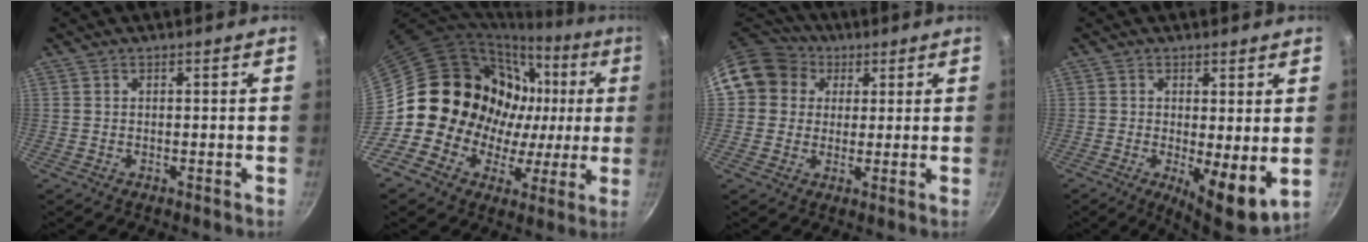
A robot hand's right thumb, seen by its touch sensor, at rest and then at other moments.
{"total": 18.1, "force": [1.0, 16.6, 7.2], "torque": [-0.065, 0.031, 0.012]}
{"total": 12.2, "force": [4.0, 10.6, 4.6], "torque": [-0.065, 0.022, 0.059]}
{"total": 7.9, "force": [-0.2, 2.6, 7.4], "torque": [-0.100, -0.020, 0.003]}